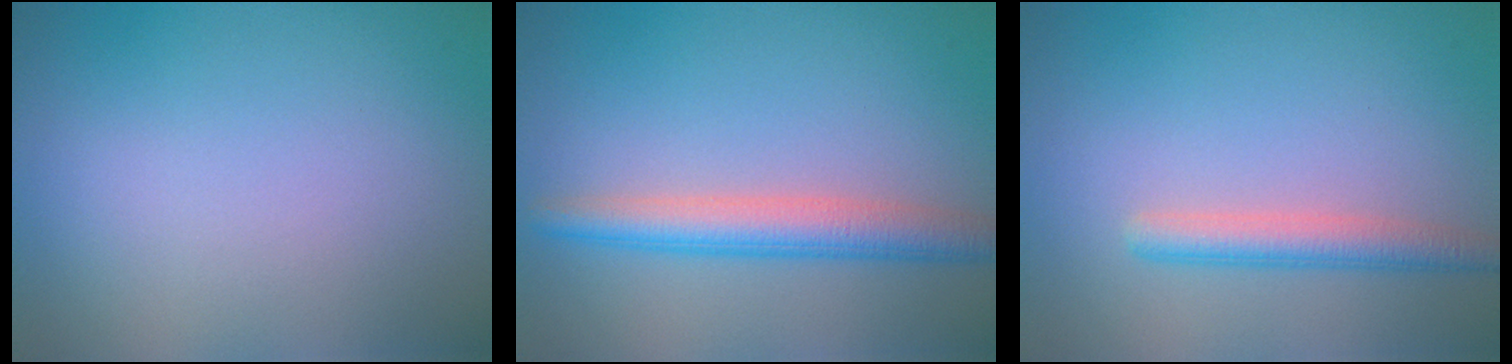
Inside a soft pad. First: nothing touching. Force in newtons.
{"total": 4.8, "press": 4.8, "slide": 0.1}
{"total": 2.7, "press": 2.7, "slide": 0.3}